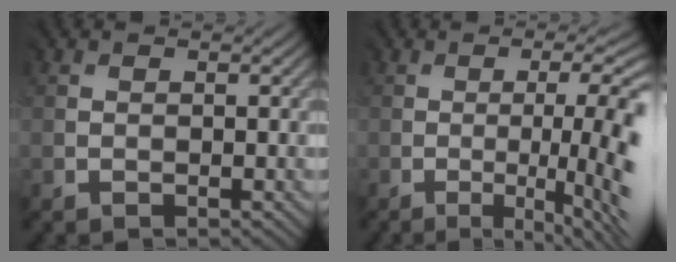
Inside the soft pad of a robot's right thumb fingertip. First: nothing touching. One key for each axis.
{"total": 10.0, "fx": -2.1, "fy": 1.9, "fz": 9.6, "tx": -0.105, "ty": 0.007, "tz": -0.017}